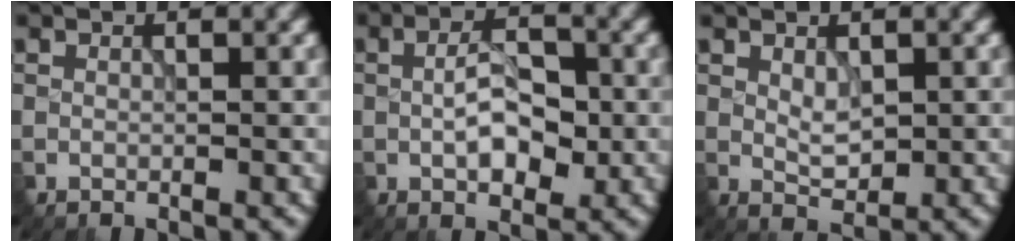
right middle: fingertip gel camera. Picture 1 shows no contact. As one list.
[{"total": 4.4, "force": [-0.4, 2.3, 3.8], "torque": [-0.070, 0.002, -0.008]}, {"total": 1.8, "force": [0.5, 1.0, 1.3], "torque": [-0.025, -0.003, 0.013]}]